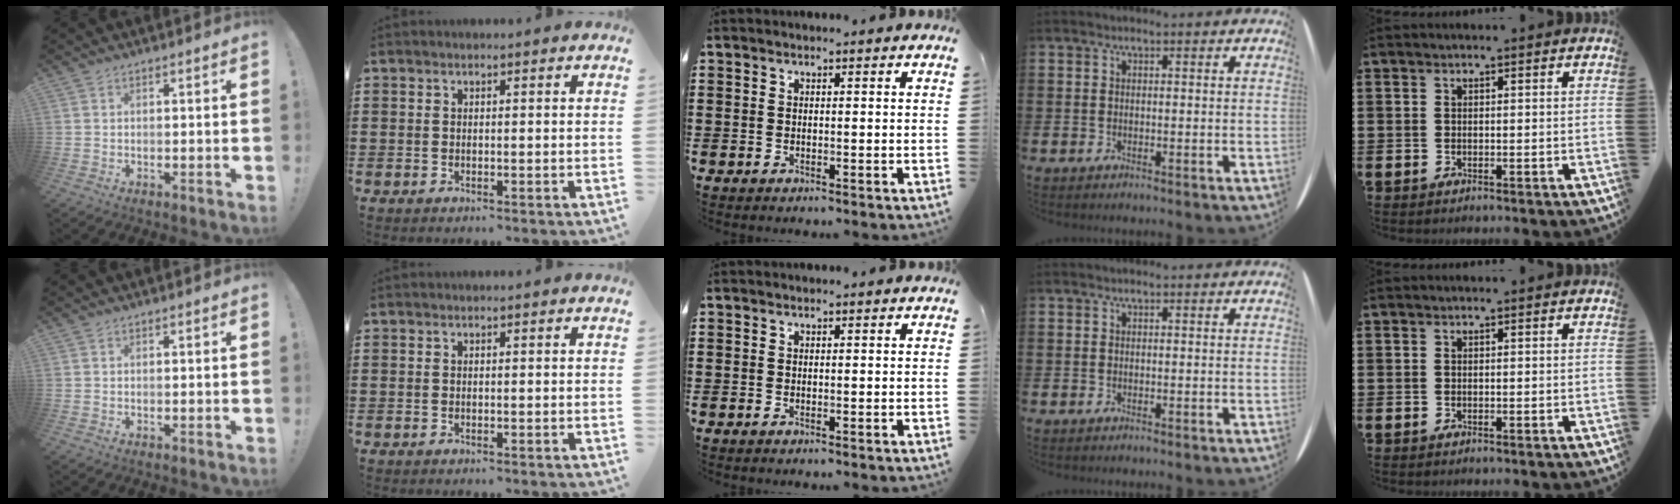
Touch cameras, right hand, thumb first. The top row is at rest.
{}